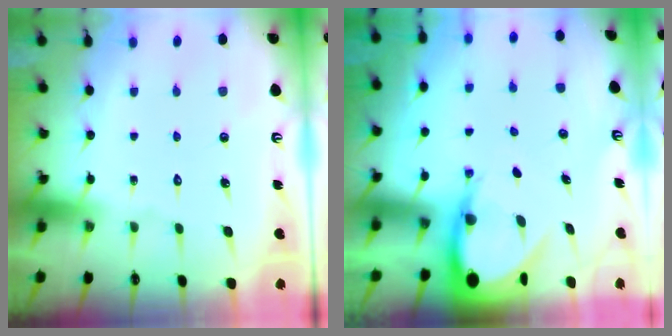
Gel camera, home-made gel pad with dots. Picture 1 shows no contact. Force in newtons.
{"total": 6.7, "press": 6.7, "slide": 0.7}